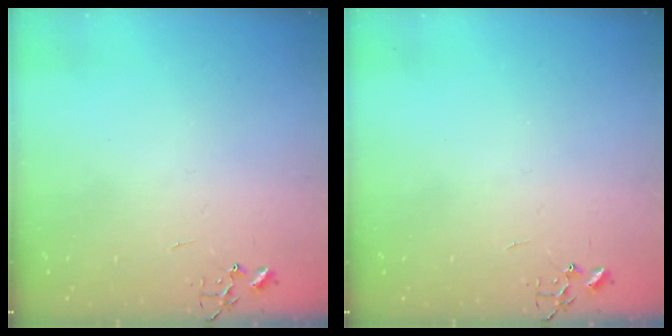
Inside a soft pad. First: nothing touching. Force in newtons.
{"total": 0.0}